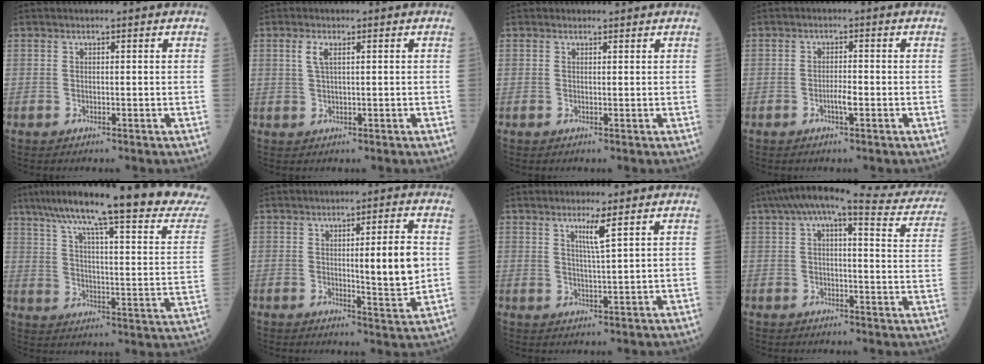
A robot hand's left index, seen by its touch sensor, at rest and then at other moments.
{"total": 2.1, "force": [0.8, 0.4, 1.9], "torque": [-0.047, 0.002, 0.017]}
{"total": 0.7, "force": [0.7, 0.3, -0.1], "torque": [-0.004, -0.004, 0.008]}
{"total": 2.2, "force": [-1.3, 0.2, 1.8], "torque": [-0.029, -0.001, -0.025]}
{"total": 26.8, "force": [22.2, 0.1, 15.0], "torque": [-0.233, -0.052, 0.297]}
{"total": 6.9, "force": [0.3, 0.3, 6.9], "torque": [-0.097, -0.013, 0.002]}
{"total": 3.2, "force": [1.7, -0.7, 2.6], "torque": [-0.047, -0.009, 0.032]}
{"total": 21.5, "force": [18.4, 3.7, 10.7], "torque": [-0.148, 0.006, 0.209]}